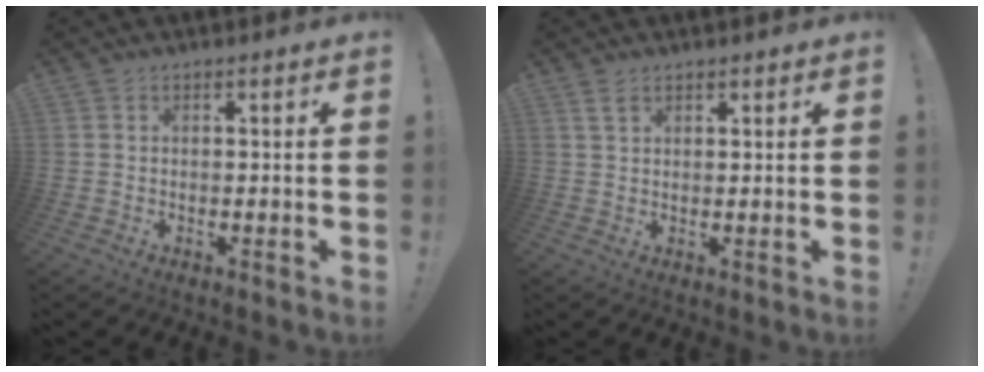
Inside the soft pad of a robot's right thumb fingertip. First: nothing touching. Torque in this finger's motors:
{"motor_torque": [-0.18, 0.63, 0.26, 0.02, -0.03]}